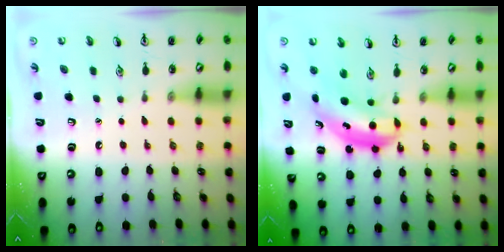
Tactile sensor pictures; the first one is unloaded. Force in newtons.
{"total": 6.0, "press": 5.8, "slide": 1.7}